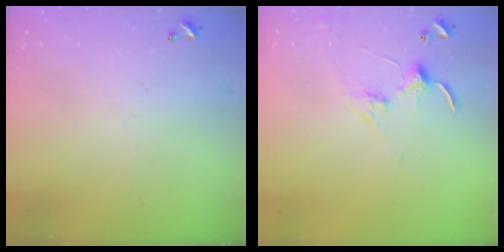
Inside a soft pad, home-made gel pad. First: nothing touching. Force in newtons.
{"total": 2.8, "press": 2.8, "slide": 0.4}